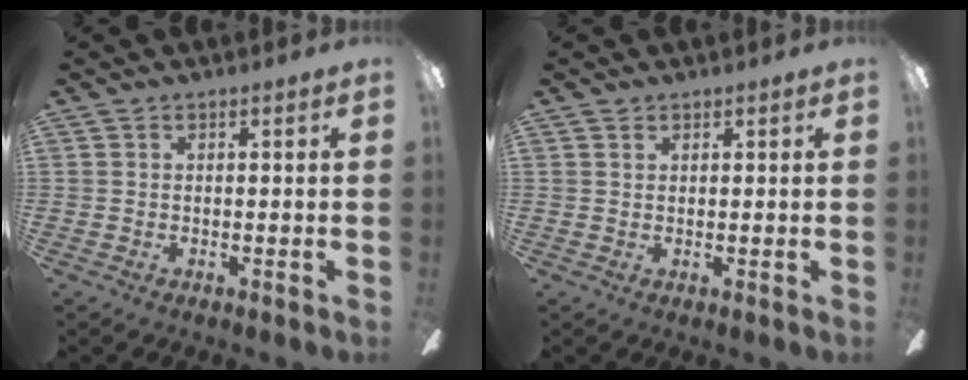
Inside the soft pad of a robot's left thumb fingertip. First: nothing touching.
{"total": 1.0, "force": [0.8, 0.6, 0.2], "torque": [-0.006, 0.002, 0.014]}